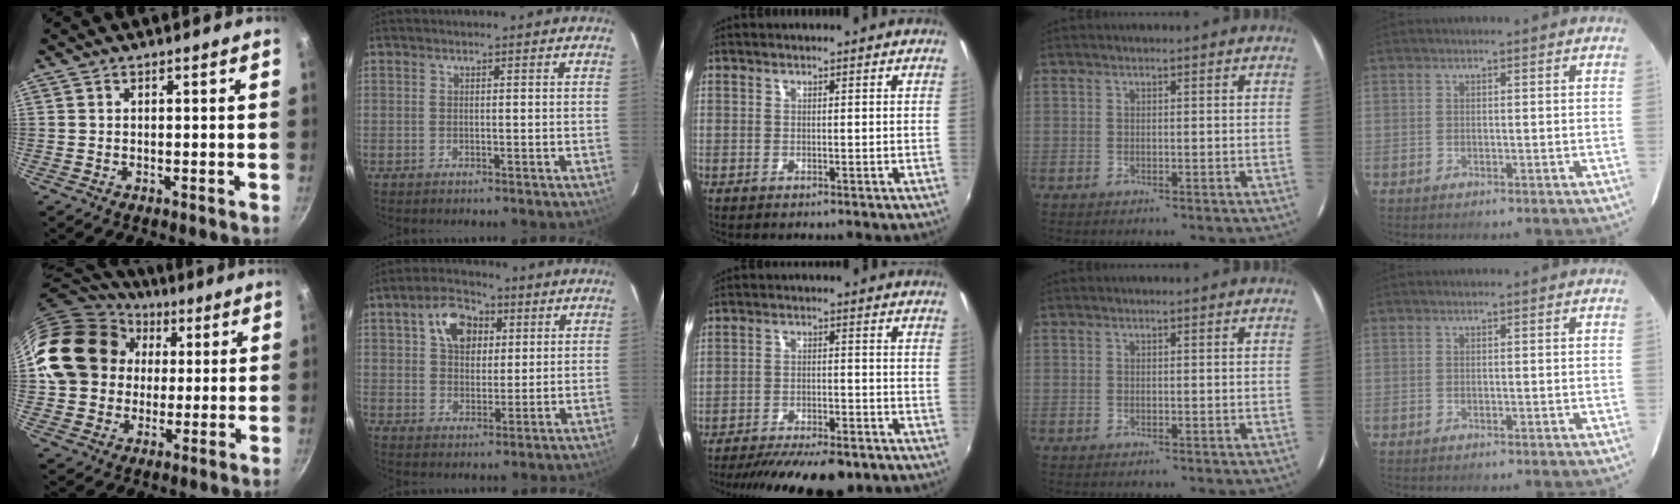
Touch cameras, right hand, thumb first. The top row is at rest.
{"thumb": {"total": 20.1, "force": [3.1, 17.5, 9.4], "torque": [-0.154, 0.036, 0.055]}, "index": {"total": 8.9, "force": [3.3, 6.2, 5.5], "torque": [-0.097, 0.025, 0.058]}, "middle": {"total": 16.5, "force": [-13.2, 4.6, 8.7], "torque": [-0.171, -0.036, -0.192]}}